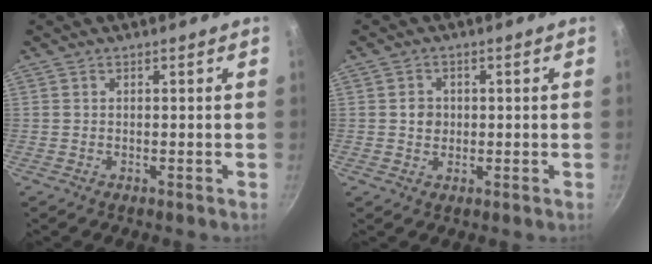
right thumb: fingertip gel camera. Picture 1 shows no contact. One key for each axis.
{"total": 2.9, "fx": 0.1, "fy": 2.6, "fz": 1.3, "tx": -0.007, "ty": 0.005, "tz": 0.000}